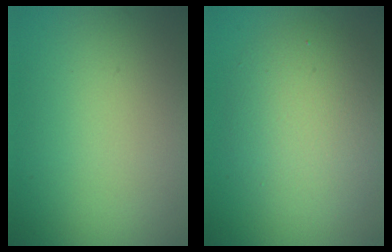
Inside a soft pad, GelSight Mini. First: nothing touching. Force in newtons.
{"total": 5.6, "press": 5.6, "slide": 0.3}